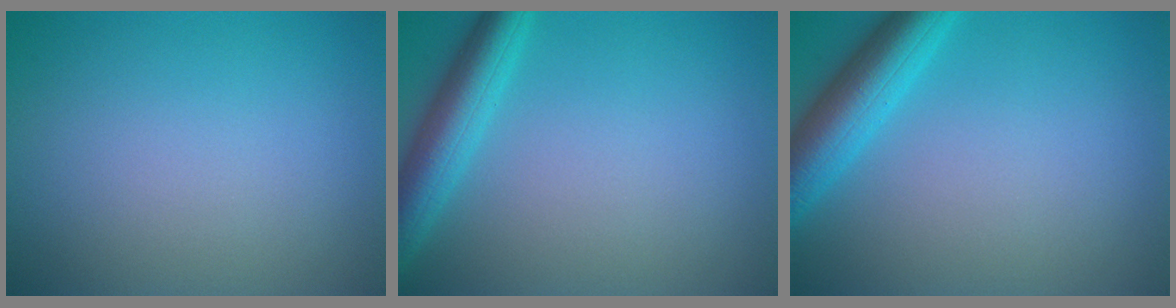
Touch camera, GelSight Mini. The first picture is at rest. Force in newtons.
{"total": 4.4, "press": 4.4, "slide": 0.3}
{"total": 5.3, "press": 5.3, "slide": 0.2}